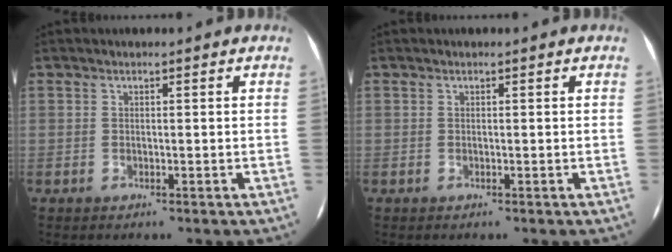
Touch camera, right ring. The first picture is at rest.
{"total": 0.0}